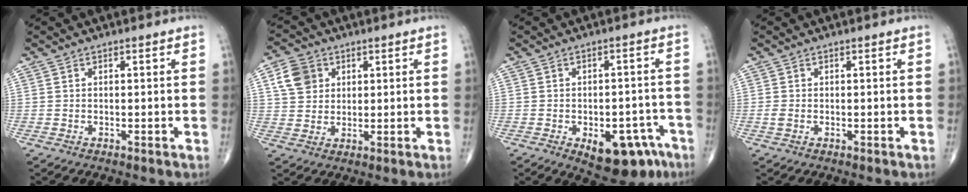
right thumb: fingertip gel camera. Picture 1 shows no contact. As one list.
[{"total": 6.8, "force": [2.4, 5.6, 3.0], "torque": [-0.036, -0.001, 0.045]}, {"total": 12.2, "force": [-6.3, 6.6, 8.2], "torque": [-0.075, 0.034, -0.075]}, {"total": 1.2, "force": [-0.2, 0.8, 0.8], "torque": [-0.023, -0.002, -0.004]}]